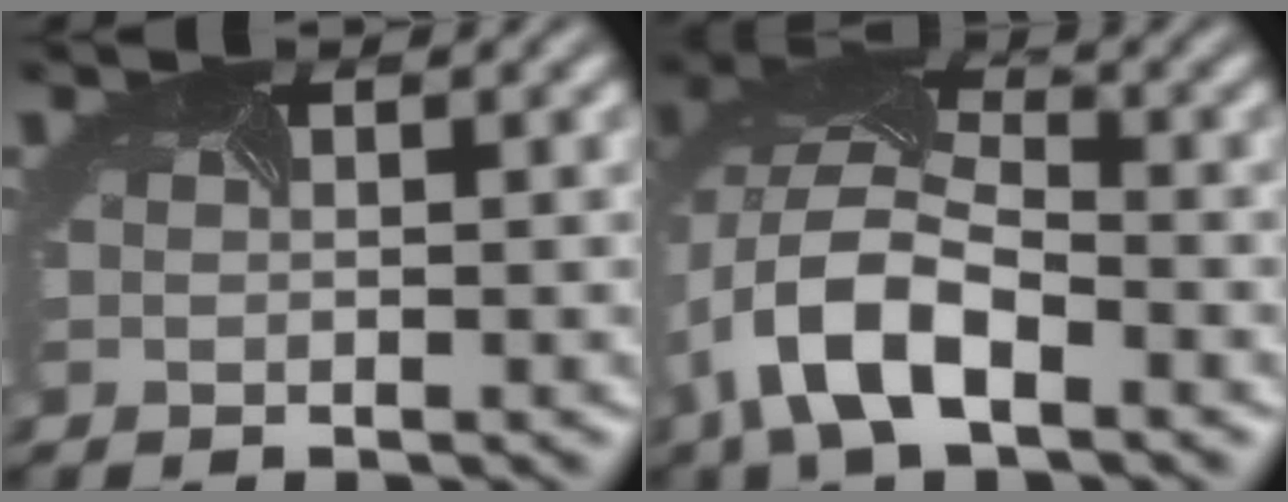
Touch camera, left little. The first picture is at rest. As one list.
[{"total": 8.9, "force": [-4.3, 4.4, 6.5], "torque": [-0.142, 0.002, -0.080]}]